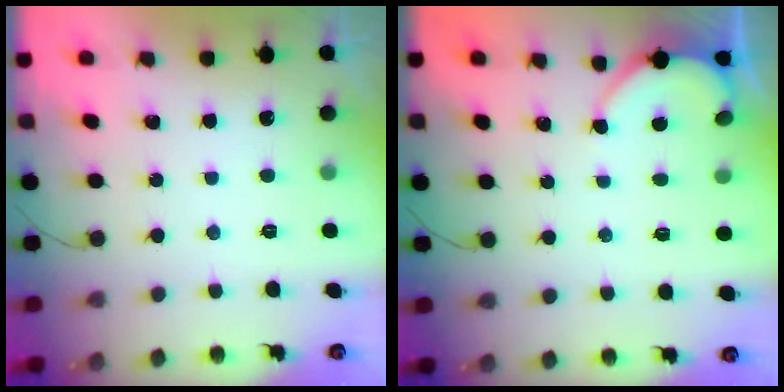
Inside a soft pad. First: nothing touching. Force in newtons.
{"total": 2.9, "press": 2.8, "slide": 0.4}